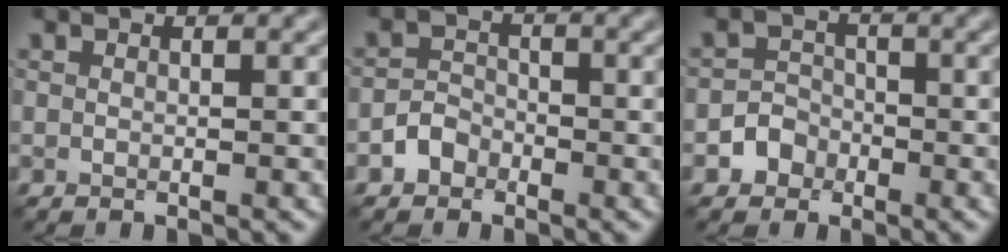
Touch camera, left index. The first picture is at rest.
{"total": 1.9, "force": [-1.2, 1.4, 0.4], "torque": [-0.002, 0.009, -0.025]}
{"total": 2.3, "force": [-1.2, 1.9, 0.3], "torque": [0.017, 0.009, -0.028]}